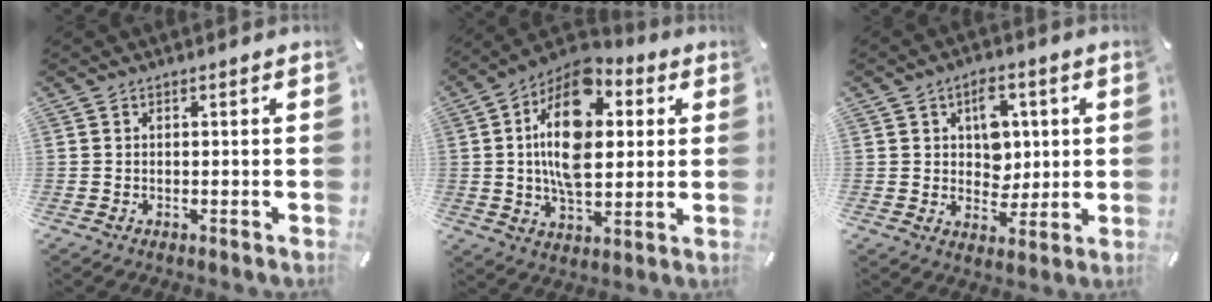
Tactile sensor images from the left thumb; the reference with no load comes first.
{"total": 18.5, "force": [3.6, 11.4, 14.1], "torque": [-0.265, -0.011, 0.055]}
{"total": 7.9, "force": [2.1, 6.2, 4.3], "torque": [-0.051, 0.000, 0.031]}